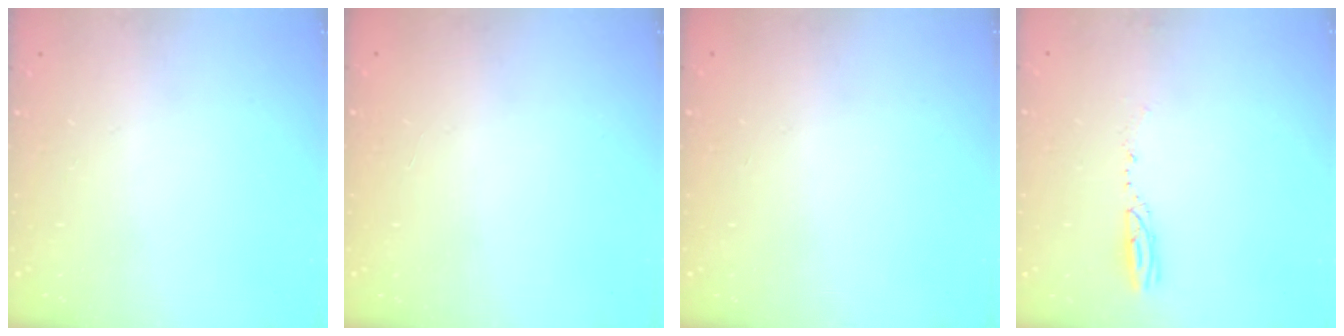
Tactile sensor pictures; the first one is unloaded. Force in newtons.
{"total": 0.0}
{"total": 0.0}
{"total": 3.3, "press": 3.3, "slide": 0.8}